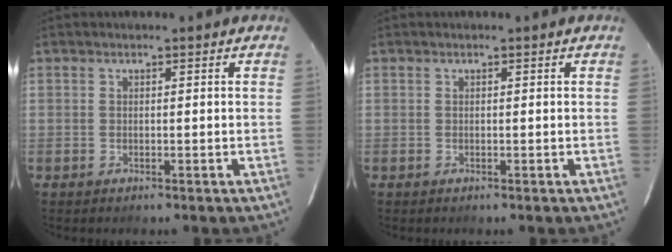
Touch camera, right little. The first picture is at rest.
{"total": 0.0}